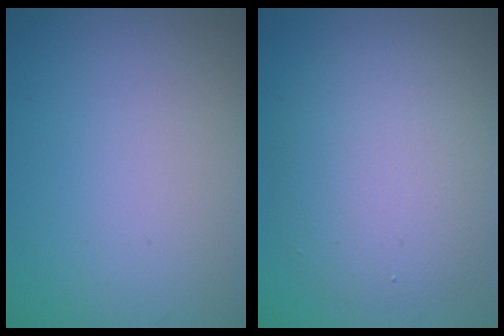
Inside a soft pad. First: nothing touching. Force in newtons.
{"total": 6.9, "press": 6.9, "slide": 0.5}